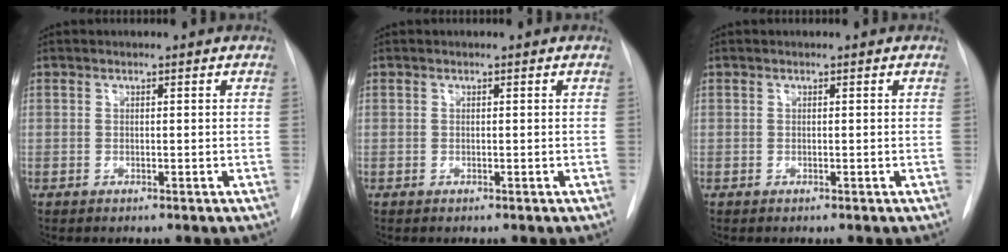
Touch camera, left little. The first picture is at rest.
{"total": 0.0}
{"total": 0.0}